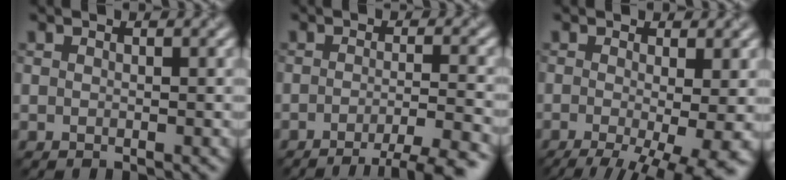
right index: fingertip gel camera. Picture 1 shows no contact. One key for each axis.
{"total": 5.9, "fx": -3.8, "fy": 1.1, "fz": 4.4, "tx": -0.056, "ty": 0.000, "tz": -0.053}
{"total": 11.6, "fx": -3.4, "fy": 4.4, "fz": 10.2, "tx": -0.139, "ty": -0.028, "tz": -0.036}